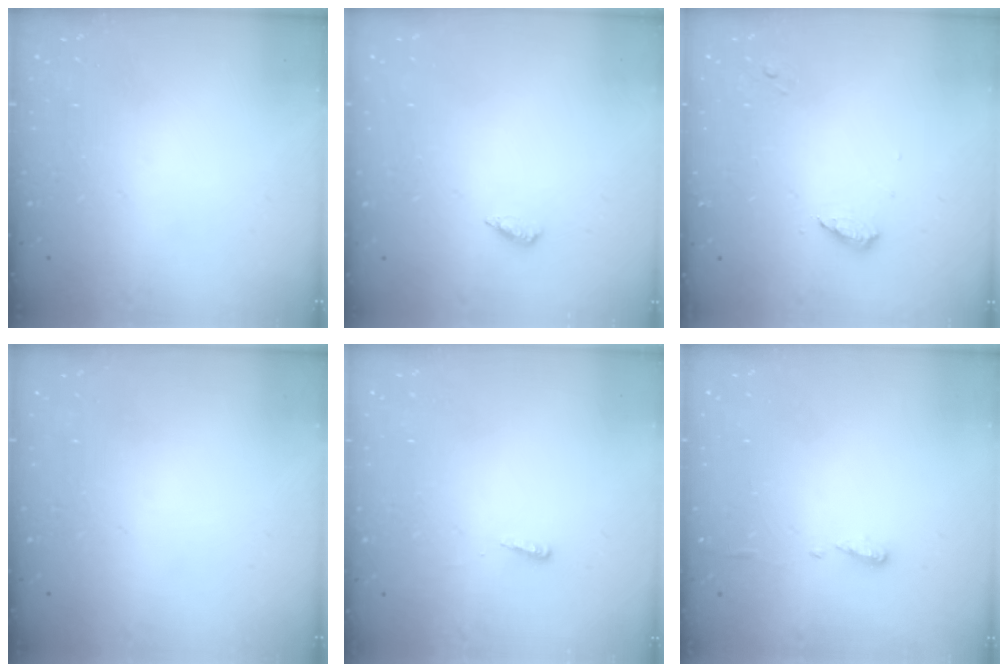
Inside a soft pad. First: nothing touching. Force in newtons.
{"total": 2.6, "press": 2.2, "slide": 1.3}
{"total": 6.4, "press": 6.4, "slide": 0.7}
{"total": 0.0}
{"total": 3.1, "press": 3.0, "slide": 0.9}
{"total": 4.9, "press": 4.9, "slide": 0.6}